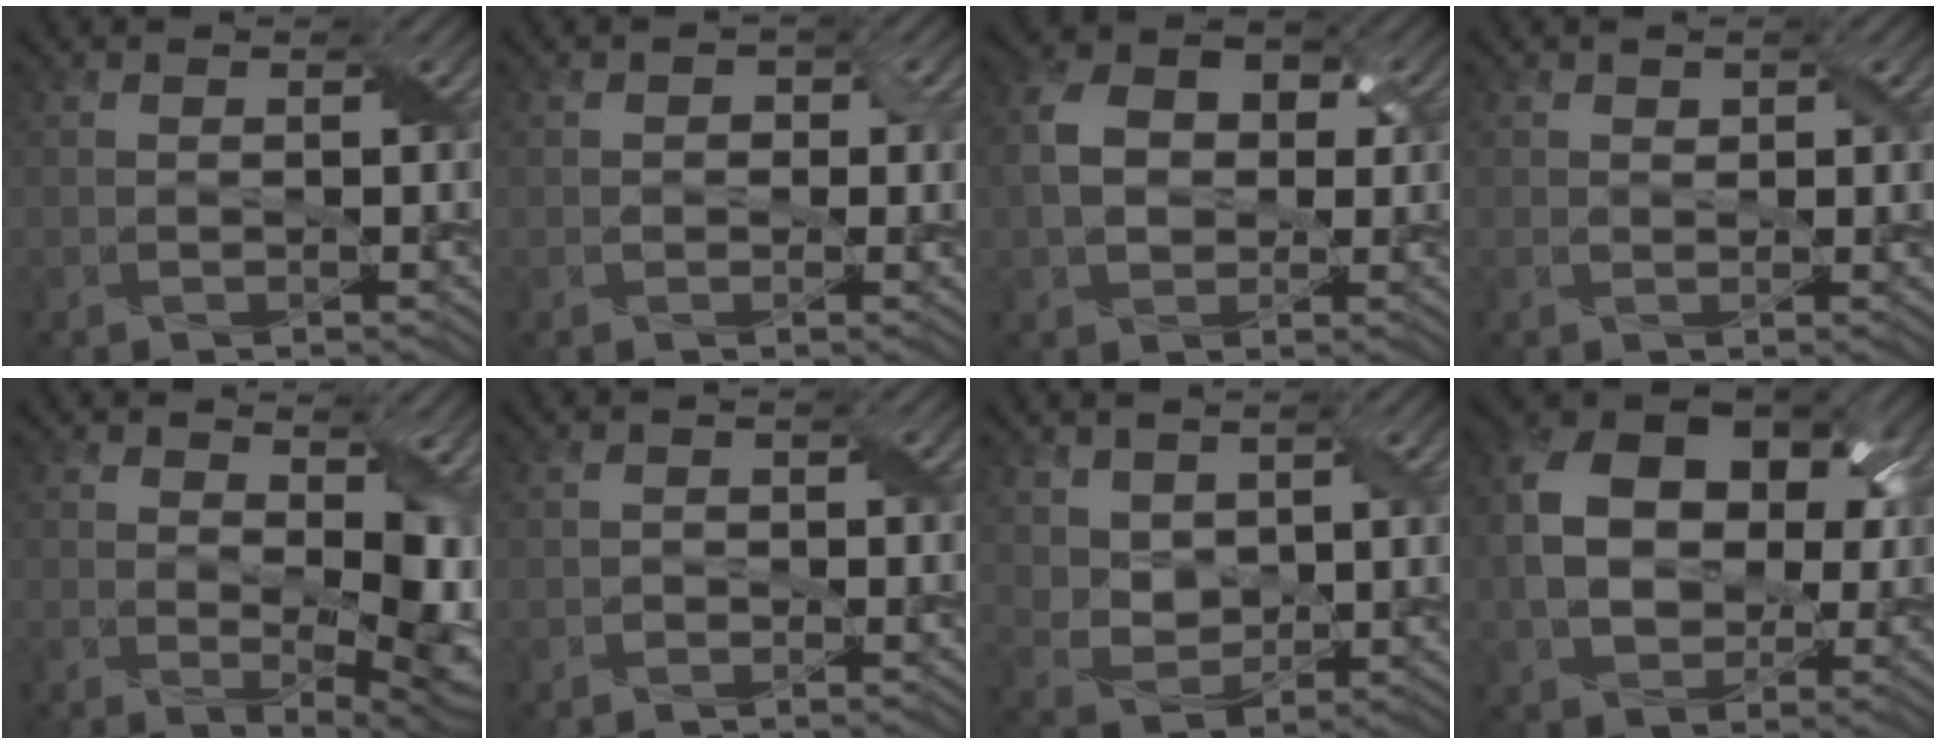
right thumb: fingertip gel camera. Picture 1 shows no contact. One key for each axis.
{"total": 1.7, "fx": 0.0, "fy": 1.5, "fz": 0.8, "tx": -0.012, "ty": -0.001, "tz": -0.004}
{"total": 7.5, "fx": 0.7, "fy": 5.4, "fz": 5.2, "tx": -0.106, "ty": 0.015, "tz": 0.008}
{"total": 1.2, "fx": 0.7, "fy": 0.8, "fz": 0.6, "tx": -0.013, "ty": -0.001, "tz": 0.014}
{"total": 9.2, "fx": 1.6, "fy": 5.4, "fz": 7.3, "tx": -0.120, "ty": -0.020, "tz": 0.045}
{"total": 0.9, "fx": -0.5, "fy": 0.6, "fz": 0.4, "tx": -0.007, "ty": 0.001, "tz": -0.009}
{"total": 4.8, "fx": 2.7, "fy": 3.2, "fz": 2.3, "tx": -0.069, "ty": -0.016, "tz": 0.057}
{"total": 12.4, "fx": 1.3, "fy": 8.7, "fz": 8.7, "tx": -0.170, "ty": 0.009, "tz": 0.024}